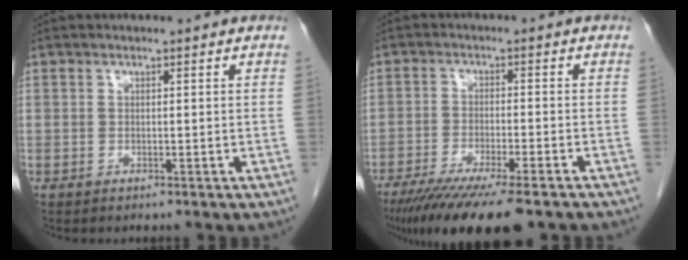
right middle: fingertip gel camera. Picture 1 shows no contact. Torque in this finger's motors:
{"motor_torque": [1.23, -0.91, 0.37, 0.19]}